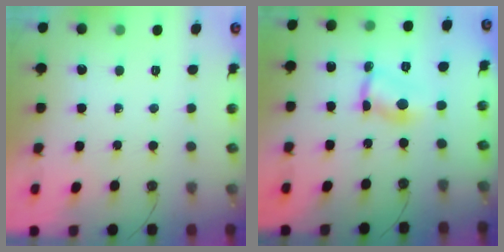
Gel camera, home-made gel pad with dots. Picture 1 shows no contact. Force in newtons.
{"total": 4.3, "press": 4.3, "slide": 0.2}